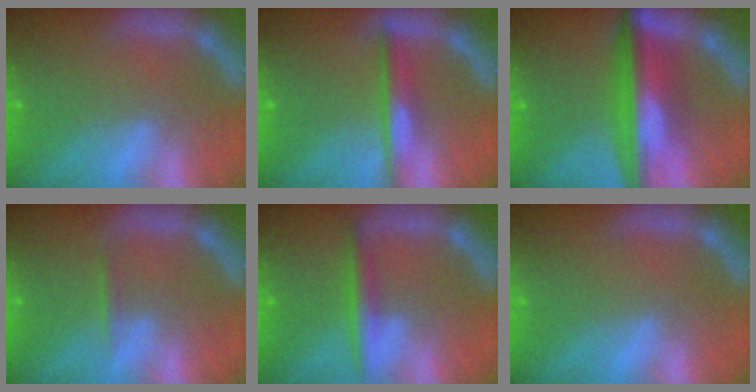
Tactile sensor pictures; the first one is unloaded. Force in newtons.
{"total": 3.5}
{"total": 9.6}
{"total": 0.9}
{"total": 3.0}
{"total": 0.0}